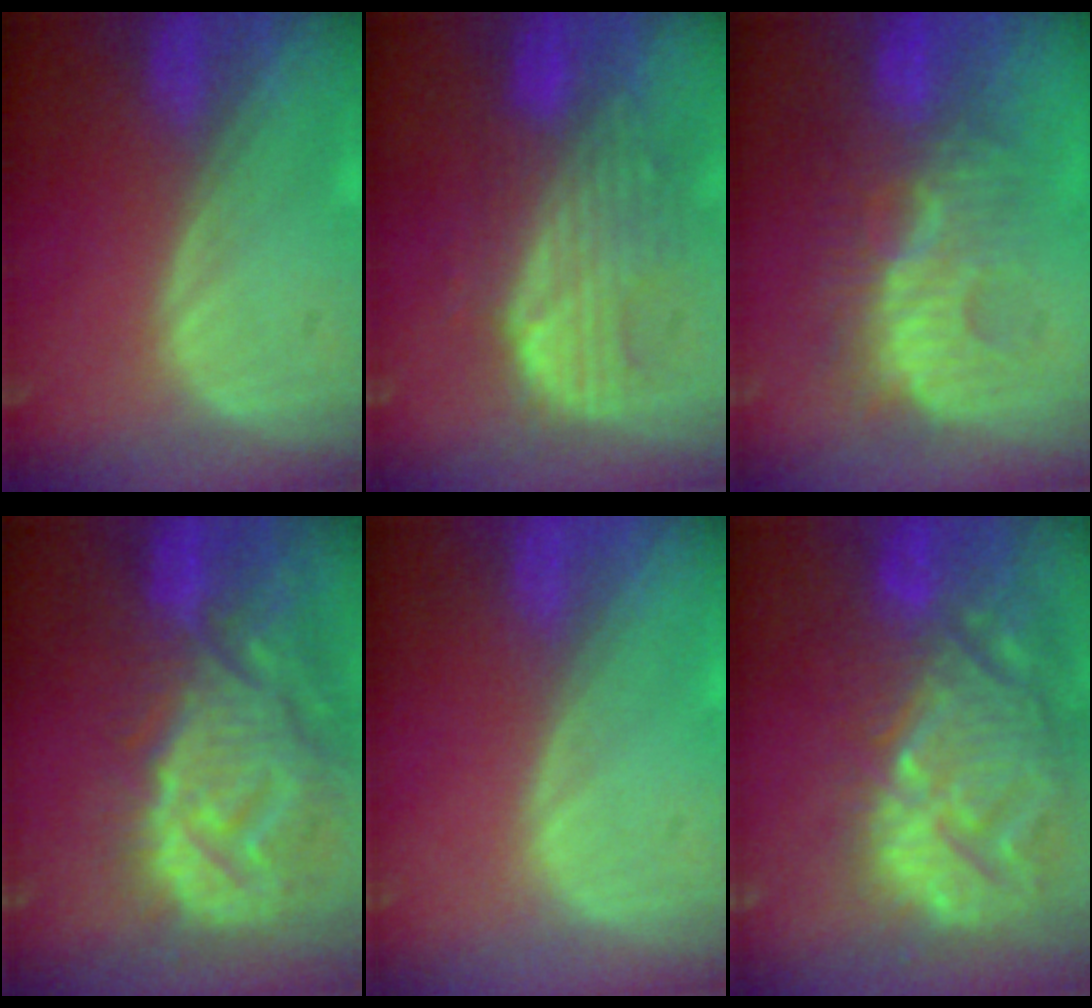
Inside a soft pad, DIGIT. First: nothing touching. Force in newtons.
{"total": 8.5, "press": 8.2, "slide": 2.3}
{"total": 9.0, "press": 8.9, "slide": 1.7}
{"total": 14.2, "press": 12.3, "slide": 7.1}
{"total": 0.0}
{"total": 14.8, "press": 12.7, "slide": 7.6}